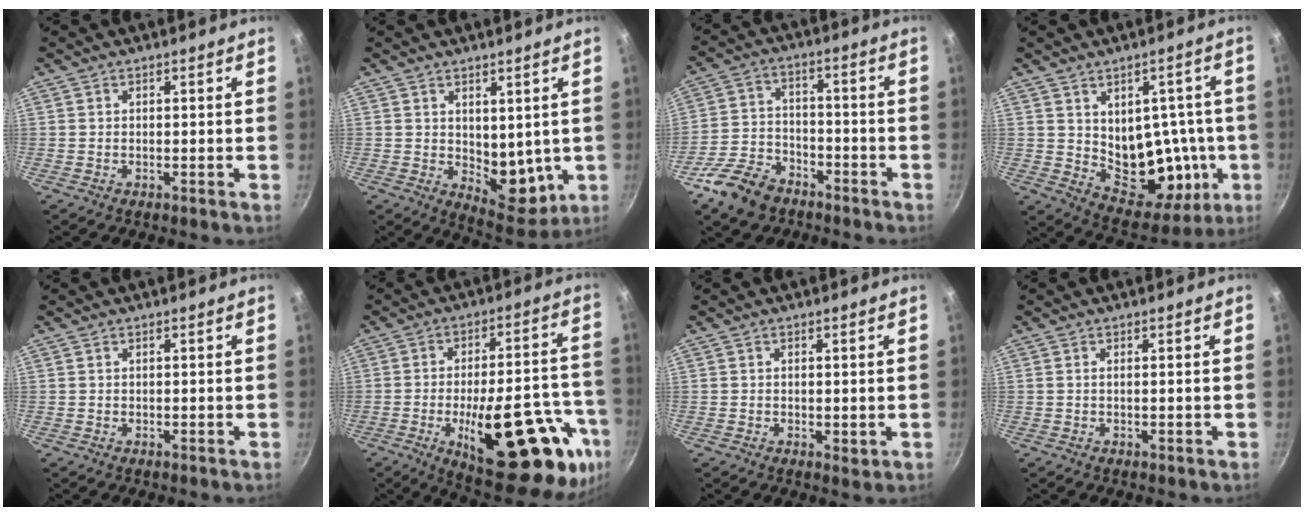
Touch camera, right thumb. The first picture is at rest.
{"total": 8.8, "force": [1.4, 5.7, 6.6], "torque": [-0.058, -0.034, 0.035]}
{"total": 10.8, "force": [-7.0, 6.8, 4.7], "torque": [-0.076, 0.049, -0.132]}
{"total": 16.8, "force": [-0.3, 11.6, 12.1], "torque": [-0.104, -0.019, 0.018]}
{"total": 0.0}
{"total": 28.2, "force": [-10.8, 11.0, 23.6], "torque": [-0.263, 0.030, -0.141]}
{"total": 1.7, "force": [0.2, 1.1, 1.3], "torque": [-0.017, -0.003, 0.002]}
{"total": 0.5, "force": [0.0, 0.1, 0.5], "torque": [-0.010, 0.000, 0.000]}